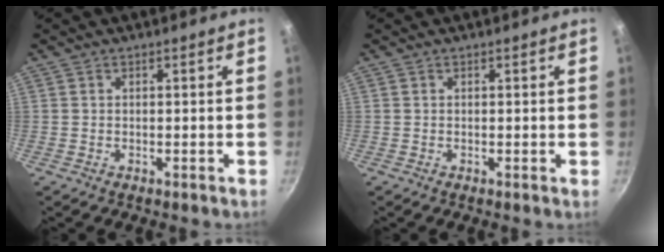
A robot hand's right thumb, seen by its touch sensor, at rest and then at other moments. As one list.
[{"total": 0.0}]